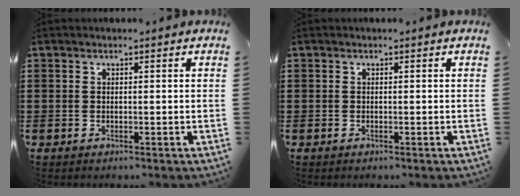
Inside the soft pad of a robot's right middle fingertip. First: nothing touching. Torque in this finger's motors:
{"motor_torque": [0.62, 0.46, 0.21, 0.01]}